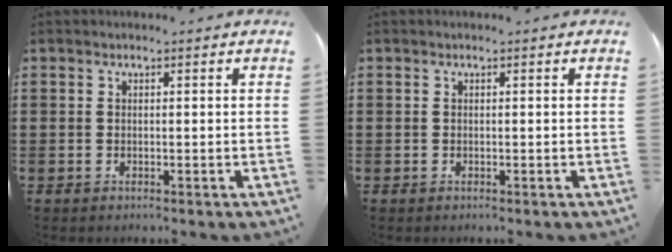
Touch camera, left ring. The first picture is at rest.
{"total": 0.0}